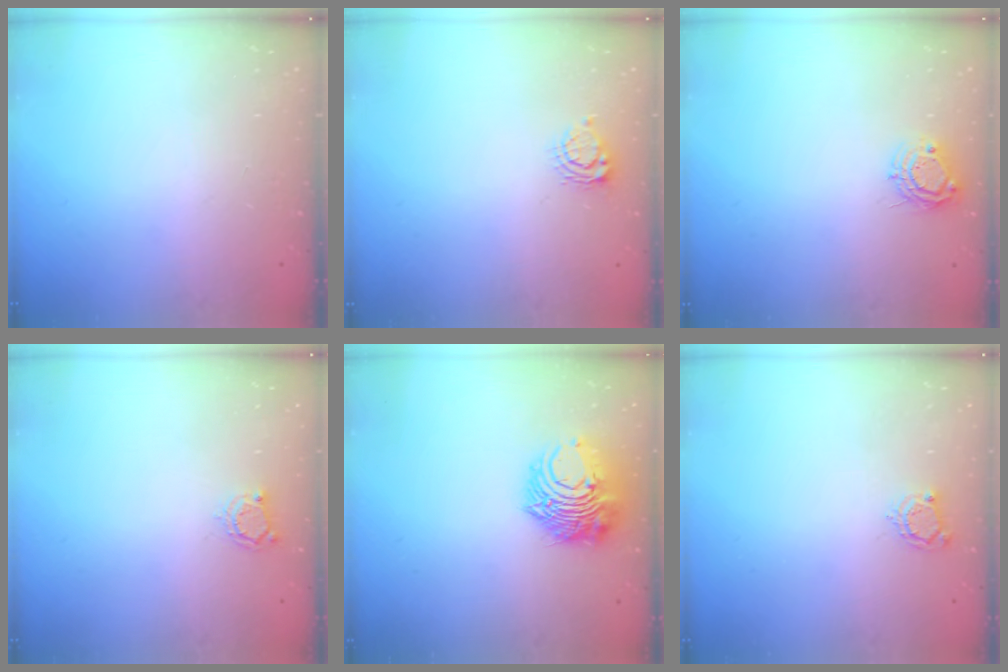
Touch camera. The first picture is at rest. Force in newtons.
{"total": 6.7, "press": 6.7, "slide": 0.7}
{"total": 7.4, "press": 7.3, "slide": 0.7}
{"total": 3.6, "press": 3.5, "slide": 0.4}
{"total": 11.5, "press": 11.4, "slide": 0.8}
{"total": 3.8, "press": 3.8, "slide": 0.3}